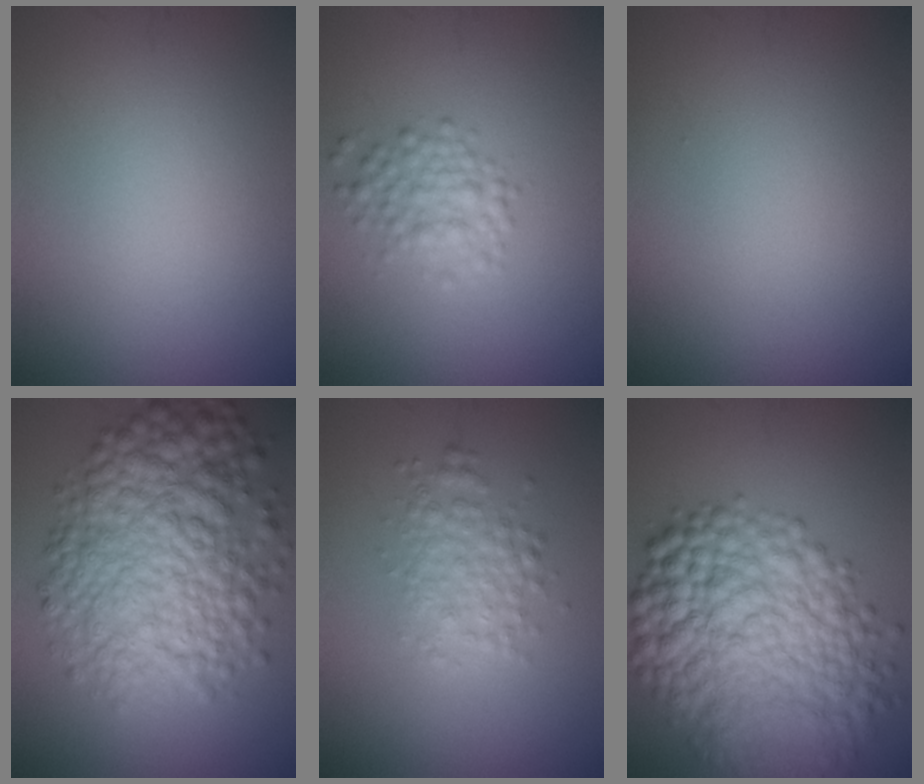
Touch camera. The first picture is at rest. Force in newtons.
{"total": 2.6, "press": 2.6, "slide": 0.0}
{"total": 0.0}
{"total": 10.0, "press": 10.0, "slide": 0.2}
{"total": 3.0, "press": 3.0, "slide": 0.1}
{"total": 12.1, "press": 12.1, "slide": 0.2}